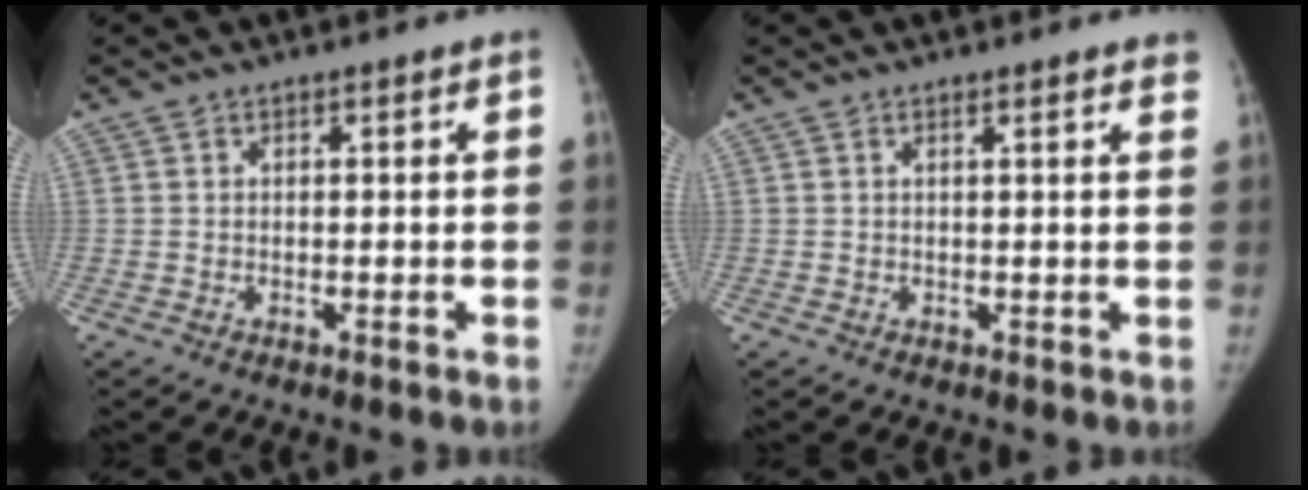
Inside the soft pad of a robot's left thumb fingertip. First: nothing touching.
{"total": 2.6, "force": [2.2, 0.2, 1.5], "torque": [-0.013, -0.001, 0.018]}